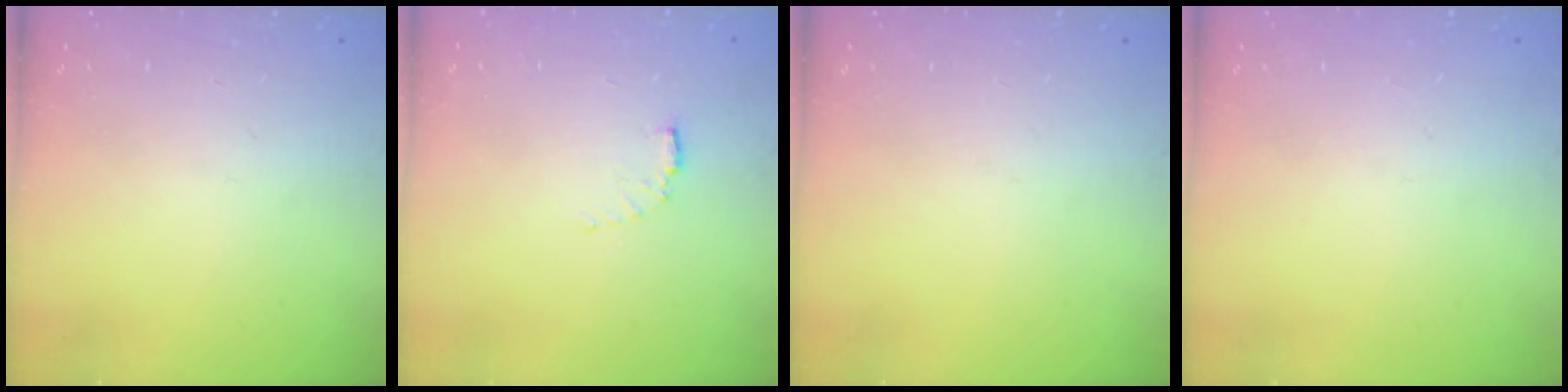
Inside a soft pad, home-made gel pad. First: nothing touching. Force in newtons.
{"total": 4.7, "press": 4.7, "slide": 0.6}
{"total": 0.0}
{"total": 0.0}